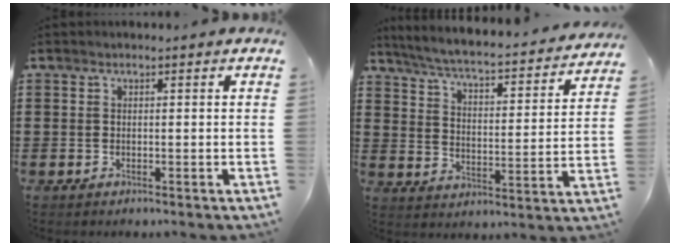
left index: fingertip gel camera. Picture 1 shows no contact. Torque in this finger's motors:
{"motor_torque": [1.50, -0.64, 0.36, 0.13]}